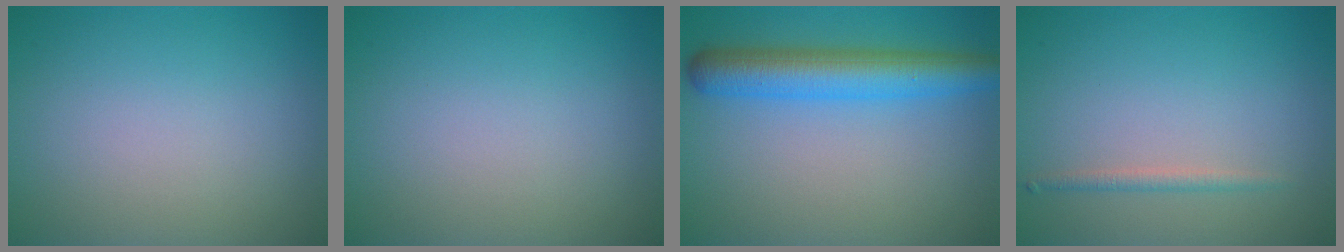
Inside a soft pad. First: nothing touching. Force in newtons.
{"total": 0.0}
{"total": 5.9, "press": 5.9, "slide": 0.2}
{"total": 1.1, "press": 1.1, "slide": 0.0}